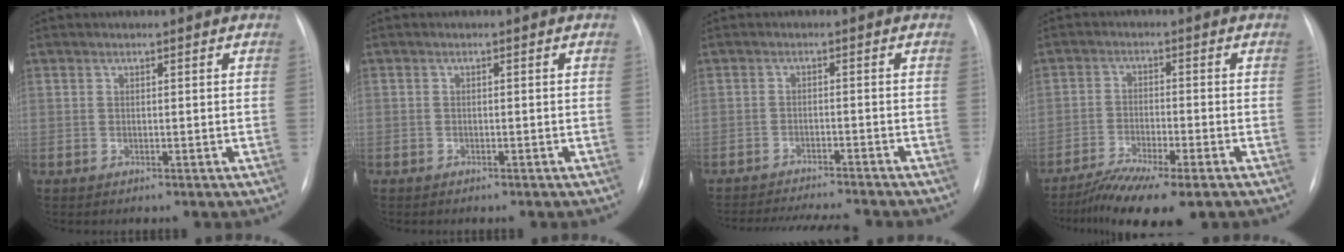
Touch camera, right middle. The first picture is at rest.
{"total": 0.6, "force": [-0.4, 0.4, 0.0], "torque": [-0.007, 0.003, -0.006]}
{"total": 11.9, "force": [-10.9, 0.9, 4.6], "torque": [-0.060, -0.013, -0.147]}
{"total": 9.7, "force": [-7.2, 1.1, 6.3], "torque": [-0.110, -0.023, -0.118]}